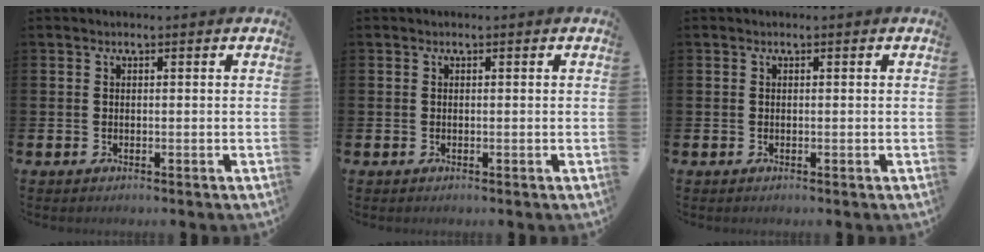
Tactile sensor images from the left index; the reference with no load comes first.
{"total": 0.0}
{"total": 0.0}